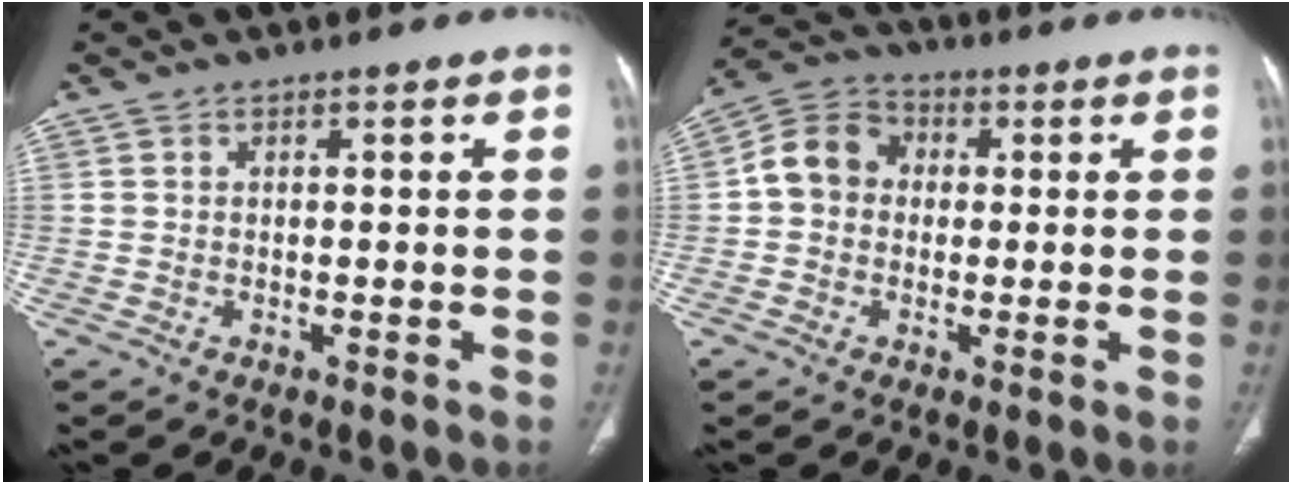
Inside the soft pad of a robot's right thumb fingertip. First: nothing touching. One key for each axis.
{"total": 8.2, "fx": 0.3, "fy": 7.1, "fz": 4.1, "tx": -0.060, "ty": 0.025, "tz": -0.009}